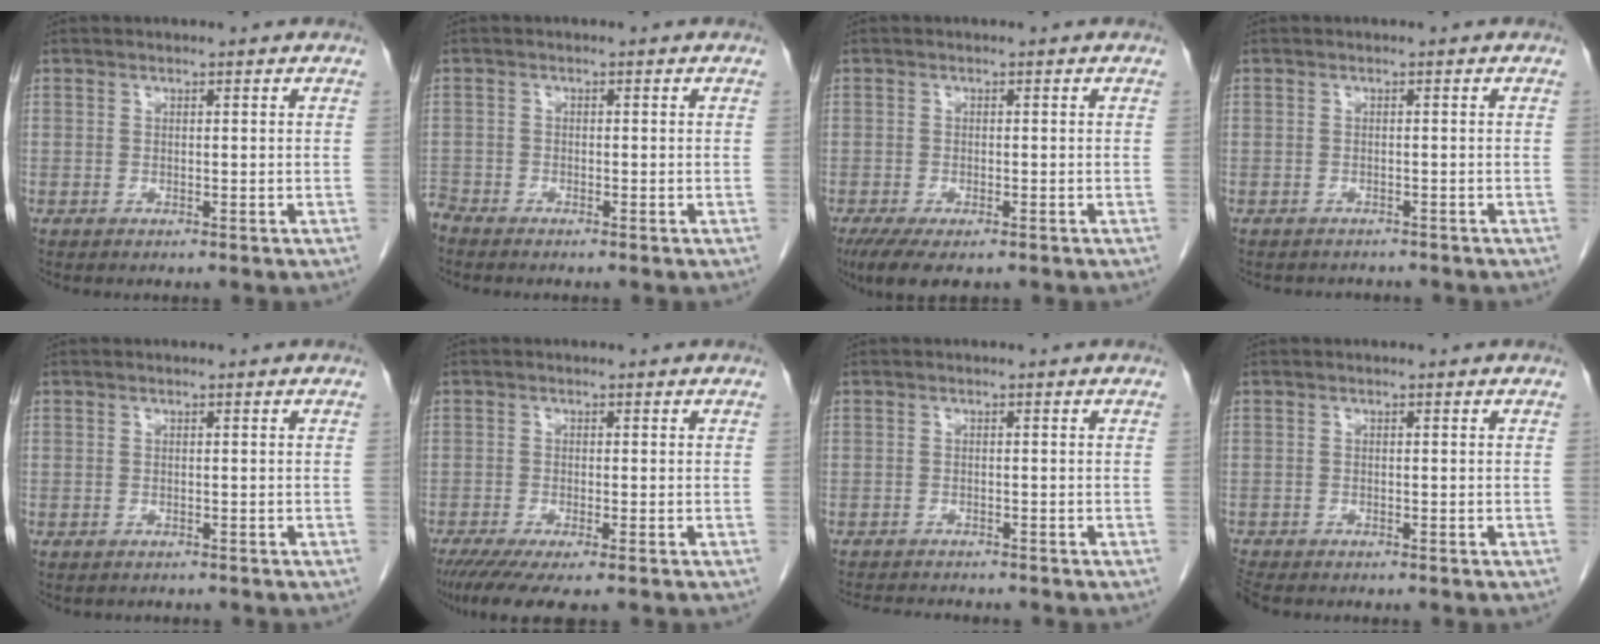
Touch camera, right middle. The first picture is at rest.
{"total": 1.3, "force": [-1.3, 0.2, 0.0], "torque": [-0.004, -0.004, -0.026]}
{"total": 6.0, "force": [-4.1, 2.0, 3.9], "torque": [-0.062, -0.013, -0.066]}
{"total": 3.2, "force": [-3.0, 1.2, 0.3], "torque": [-0.005, -0.002, -0.038]}
{"total": 0.8, "force": [-0.7, 0.4, 0.0], "torque": [-0.008, 0.000, -0.011]}
{"total": 6.5, "force": [-4.7, 0.6, 4.4], "torque": [-0.065, -0.016, -0.079]}
{"total": 5.4, "force": [-5.1, 0.9, 1.6], "torque": [-0.021, -0.008, -0.077]}
{"total": 2.2, "force": [-2.1, 0.4, 0.6], "torque": [-0.017, -0.008, -0.037]}